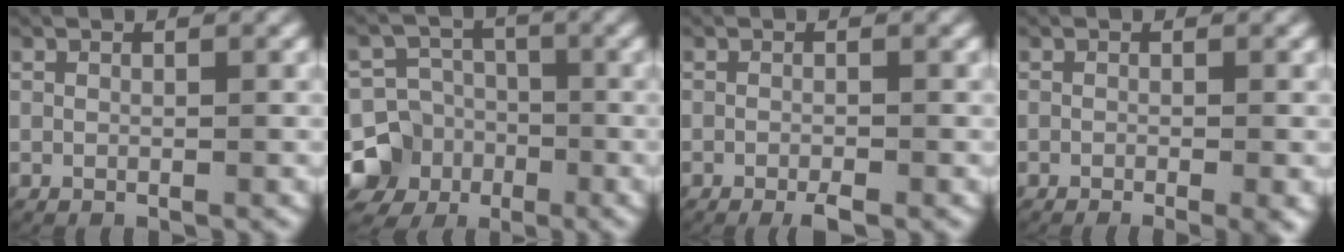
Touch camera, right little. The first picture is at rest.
{"total": 10.7, "force": [-3.9, 9.5, 3.1], "torque": [-0.071, -0.054, -0.065]}
{"total": 1.3, "force": [-1.0, 0.2, 0.8], "torque": [-0.012, -0.003, -0.018]}
{"total": 1.9, "force": [-1.1, 0.2, 1.6], "torque": [-0.019, -0.003, -0.015]}